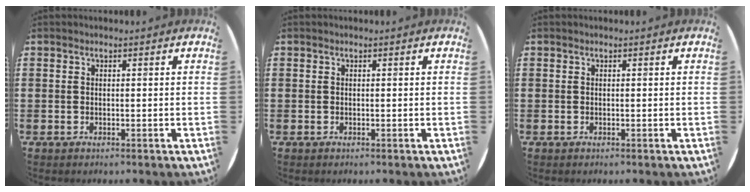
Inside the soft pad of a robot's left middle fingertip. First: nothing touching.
{"total": 0.0}
{"total": 0.0}